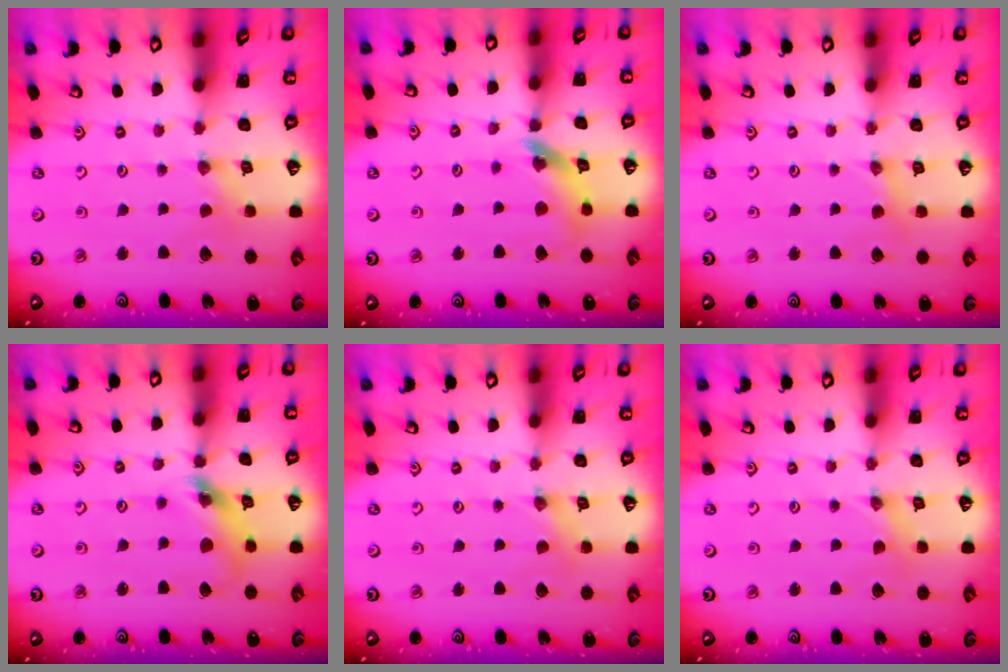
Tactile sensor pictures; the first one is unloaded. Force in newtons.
{"total": 11.5, "press": 11.4, "slide": 1.1}
{"total": 3.0, "press": 2.9, "slide": 0.4}
{"total": 11.1, "press": 11.0, "slide": 1.1}
{"total": 1.0, "press": 1.0, "slide": 0.2}
{"total": 0.0}